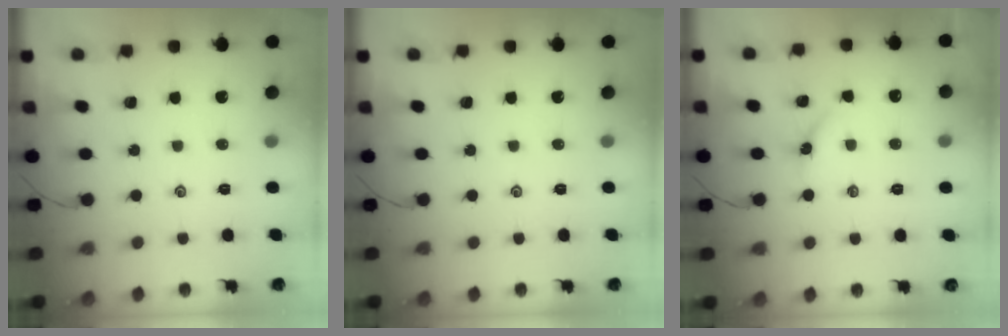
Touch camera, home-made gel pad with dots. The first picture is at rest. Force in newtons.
{"total": 0.0}
{"total": 3.3, "press": 3.2, "slide": 0.4}